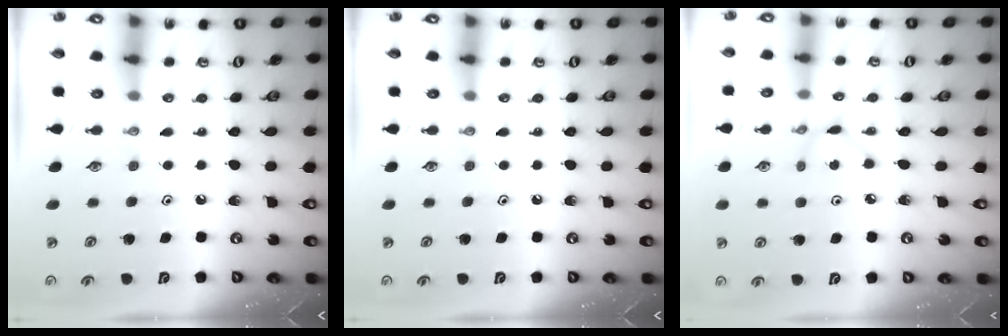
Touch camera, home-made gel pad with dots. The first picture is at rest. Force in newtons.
{"total": 0.0}
{"total": 2.4, "press": 2.4, "slide": 0.1}